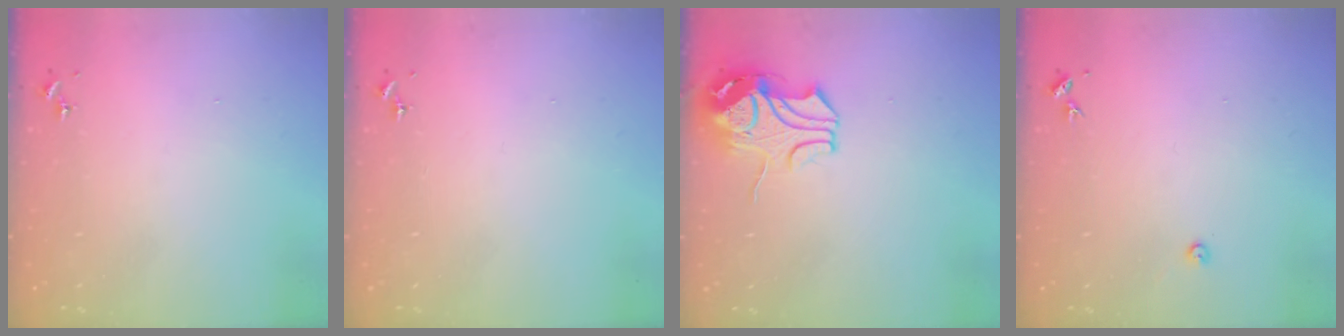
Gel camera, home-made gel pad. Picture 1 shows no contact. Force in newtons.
{"total": 0.0}
{"total": 10.5, "press": 10.4, "slide": 1.1}
{"total": 2.4, "press": 2.4, "slide": 0.3}